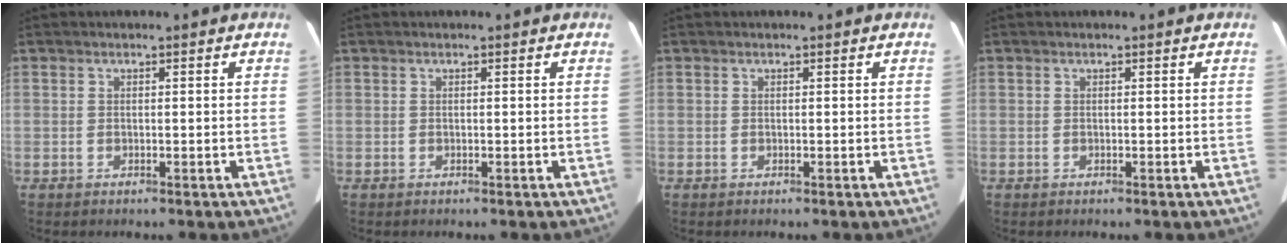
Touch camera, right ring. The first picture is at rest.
{"total": 0.0}
{"total": 0.0}
{"total": 0.0}